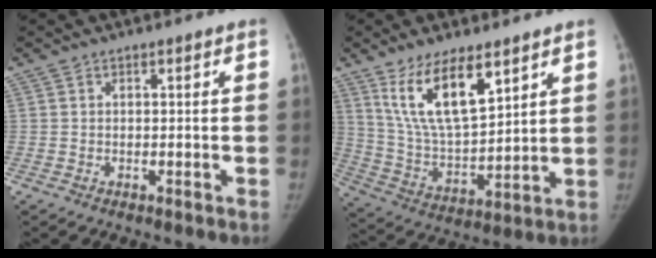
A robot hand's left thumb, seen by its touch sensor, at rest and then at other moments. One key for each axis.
{"total": 15.0, "fx": 8.7, "fy": 5.7, "fz": 10.8, "tx": -0.176, "ty": -0.045, "tz": 0.178}